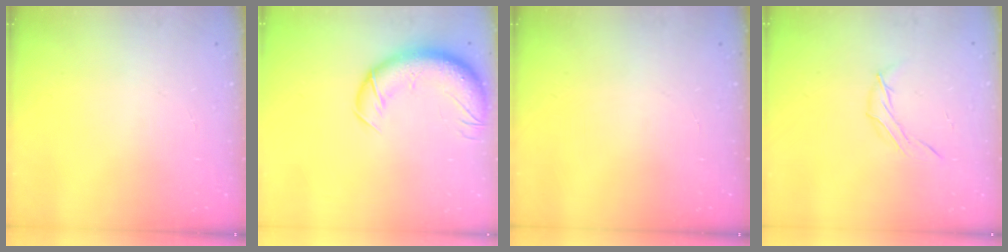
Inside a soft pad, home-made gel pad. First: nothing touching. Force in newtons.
{"total": 13.3, "press": 12.8, "slide": 3.6}
{"total": 0.0}
{"total": 6.3, "press": 6.2, "slide": 1.0}